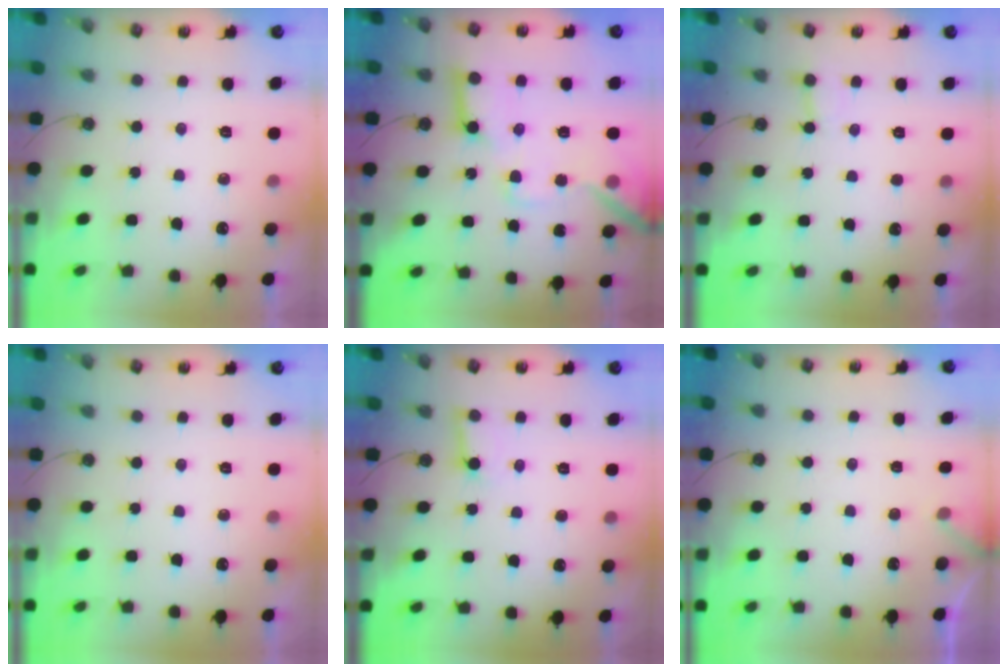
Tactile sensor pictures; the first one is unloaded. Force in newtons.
{"total": 16.8, "press": 16.7, "slide": 1.9}
{"total": 3.8, "press": 3.8, "slide": 0.4}
{"total": 0.0}
{"total": 4.0, "press": 3.9, "slide": 0.4}
{"total": 3.0, "press": 3.0, "slide": 0.2}